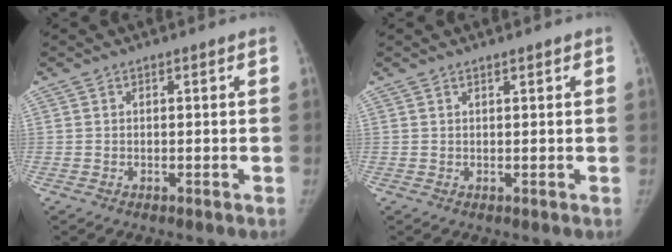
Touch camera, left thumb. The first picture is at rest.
{"total": 0.8, "force": [0.6, 0.2, 0.4], "torque": [-0.008, -0.003, 0.011]}